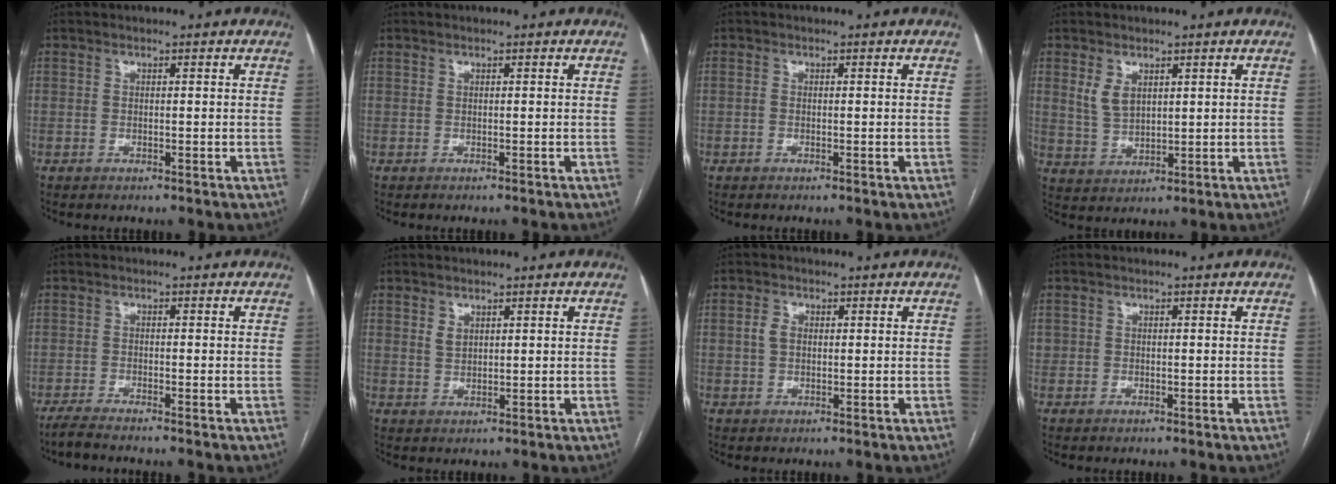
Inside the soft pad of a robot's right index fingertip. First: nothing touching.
{"total": 0.0}
{"total": 0.0}
{"total": 4.3, "force": [2.0, 2.6, 2.8], "torque": [-0.063, 0.002, 0.049]}
{"total": 3.0, "force": [-2.7, -0.6, 1.2], "torque": [-0.023, -0.006, -0.049]}
{"total": 1.8, "force": [1.1, 1.1, 0.9], "torque": [-0.018, -0.001, 0.025]}
{"total": 2.5, "force": [0.4, 1.8, 1.7], "torque": [-0.040, 0.012, 0.011]}
{"total": 1.0, "force": [-0.1, 0.9, 0.3], "torque": [-0.005, 0.006, 0.001]}